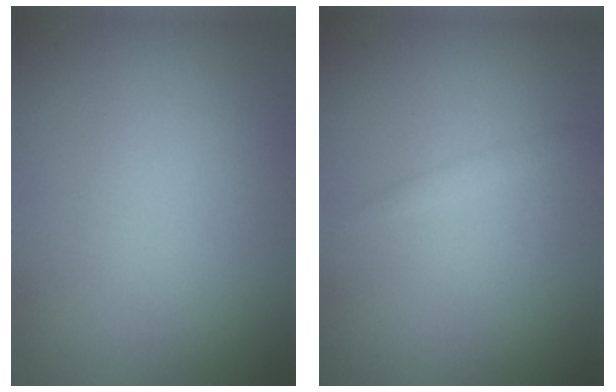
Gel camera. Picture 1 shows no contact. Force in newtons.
{"total": 0.7, "press": 0.7, "slide": 0.0}